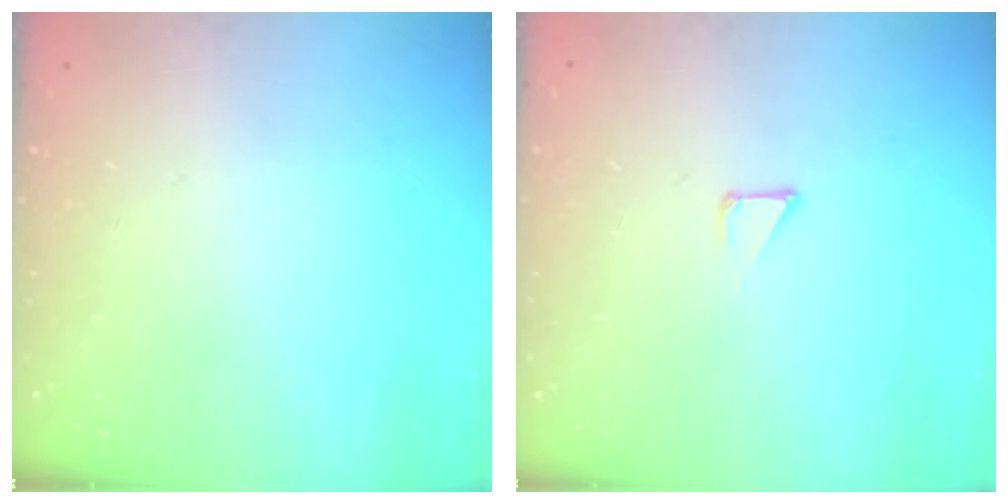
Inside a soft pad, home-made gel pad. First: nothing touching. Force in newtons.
{"total": 1.7, "press": 1.7, "slide": 0.0}